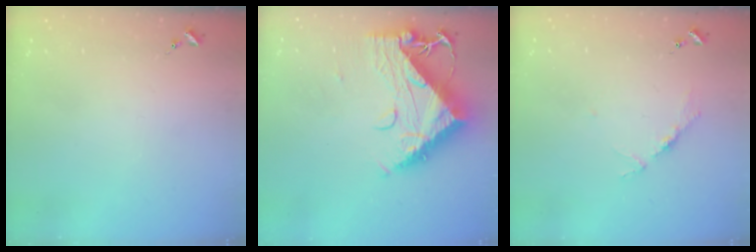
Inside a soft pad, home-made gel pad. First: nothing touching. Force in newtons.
{"total": 15.6, "press": 15.5, "slide": 1.5}
{"total": 3.9, "press": 3.8, "slide": 0.5}